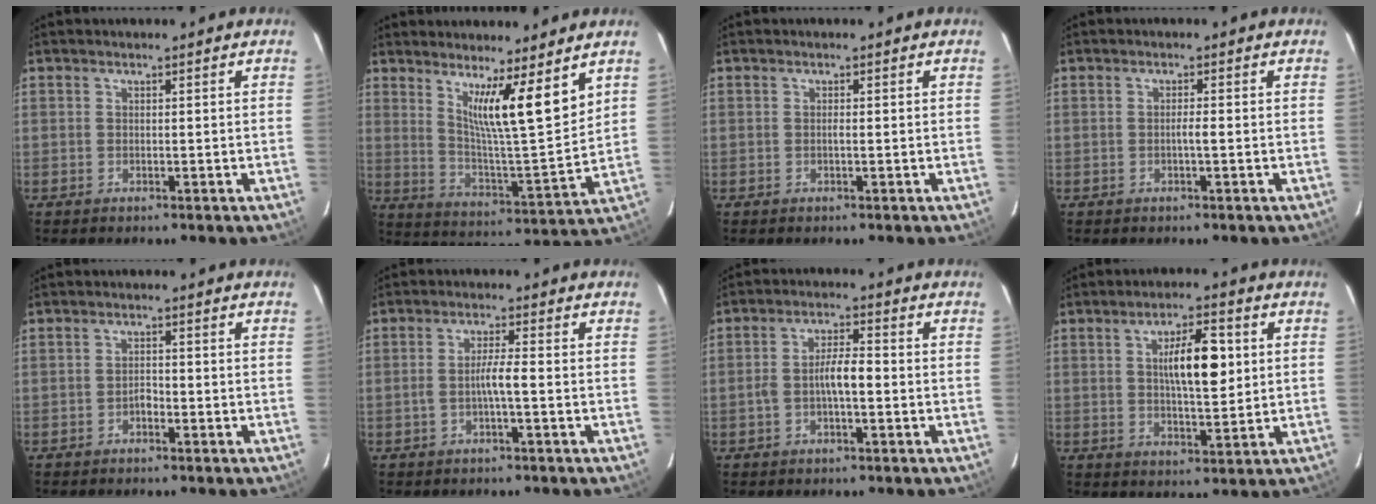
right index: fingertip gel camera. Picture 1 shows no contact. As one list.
[{"total": 10.8, "force": [6.2, 0.2, 8.9], "torque": [-0.145, -0.022, 0.113]}, {"total": 0.6, "force": [-0.1, 0.1, 0.6], "torque": [-0.014, 0.001, -0.002]}, {"total": 1.3, "force": [-0.4, 0.0, 1.2], "torque": [-0.022, 0.001, -0.006]}, {"total": 1.6, "force": [-0.9, 0.7, 1.1], "torque": [-0.017, 0.005, -0.017]}, {"total": 3.4, "force": [-0.9, 0.1, 3.3], "torque": [-0.057, 0.006, -0.015]}, {"total": 5.2, "force": [-1.0, 1.5, 4.8], "torque": [-0.097, 0.016, -0.018]}, {"total": 8.9, "force": [1.7, 2.5, 8.4], "torque": [-0.140, 0.011, 0.030]}]